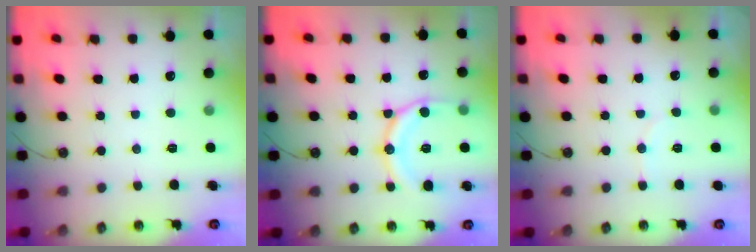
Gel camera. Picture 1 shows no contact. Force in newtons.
{"total": 14.6, "press": 14.5, "slide": 1.6}
{"total": 3.2, "press": 3.1, "slide": 0.7}